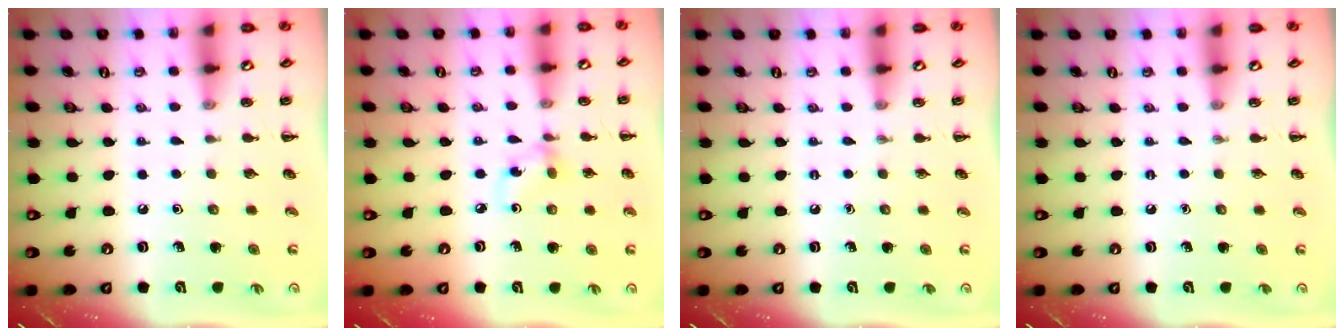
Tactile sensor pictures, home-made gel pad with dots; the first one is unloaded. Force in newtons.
{"total": 3.8, "press": 3.6, "slide": 1.3}
{"total": 0.0}
{"total": 0.0}